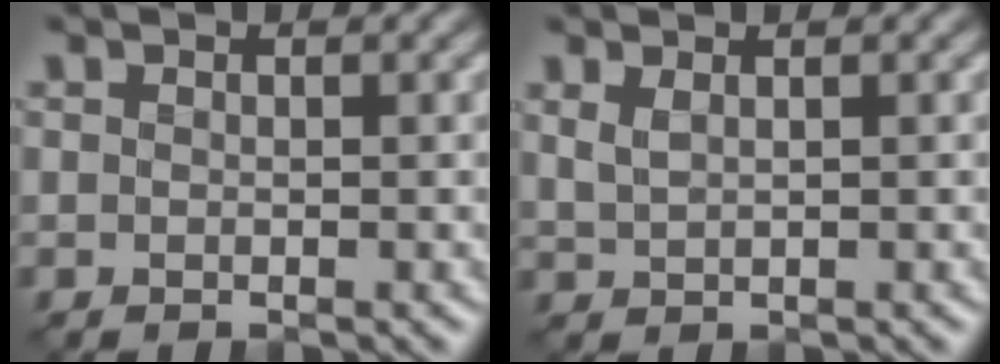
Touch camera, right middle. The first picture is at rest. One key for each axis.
{"total": 1.3, "fx": 0.8, "fy": 0.5, "fz": 0.9, "tx": -0.021, "ty": -0.001, "tz": 0.022}